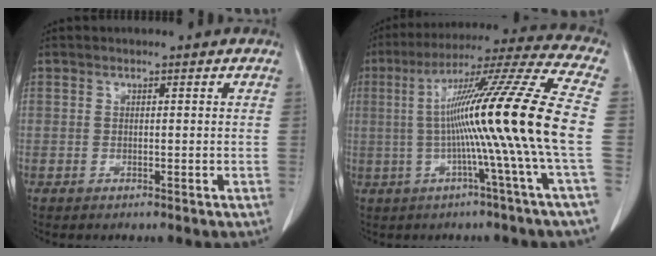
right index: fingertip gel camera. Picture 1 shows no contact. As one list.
[{"total": 20.0, "force": [-1.4, -3.1, 19.7], "torque": [-0.309, 0.006, -0.044]}]